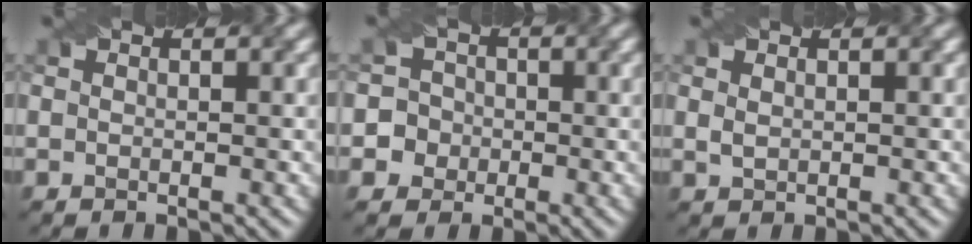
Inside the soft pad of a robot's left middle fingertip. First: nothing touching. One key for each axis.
{"total": 4.9, "fx": -1.3, "fy": 4.7, "fz": 0.6, "tx": 0.006, "ty": 0.022, "tz": -0.045}
{"total": 0.9, "fx": 0.5, "fy": 0.5, "fz": 0.6, "tx": -0.015, "ty": 0.002, "tz": 0.013}